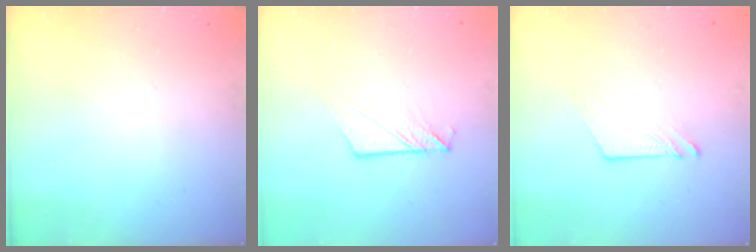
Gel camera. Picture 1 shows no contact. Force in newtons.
{"total": 6.3, "press": 6.3, "slide": 0.2}
{"total": 4.8, "press": 4.7, "slide": 0.6}